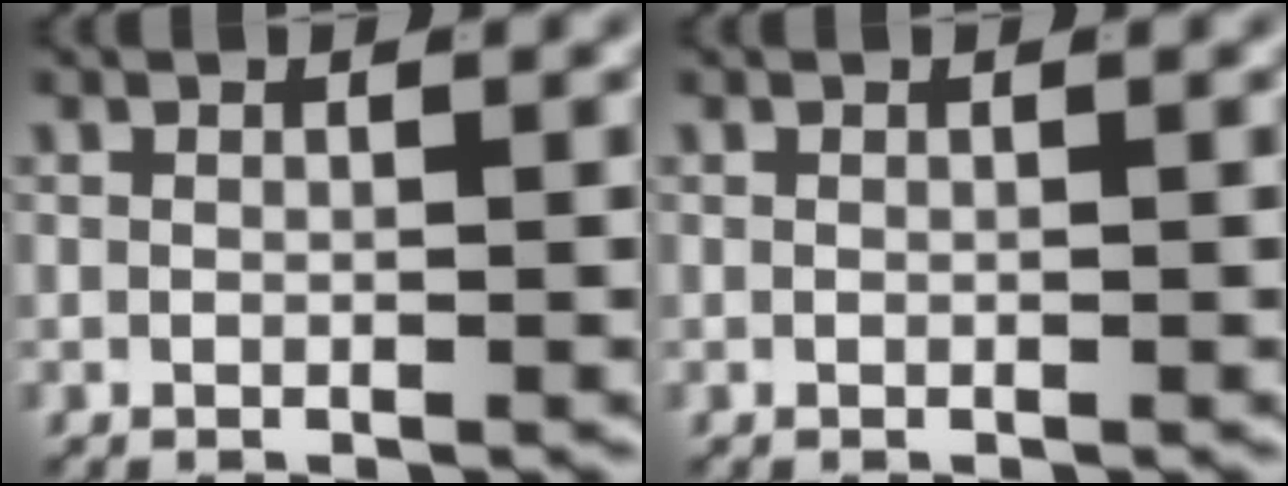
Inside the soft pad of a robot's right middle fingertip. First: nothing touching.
{"total": 0.0}